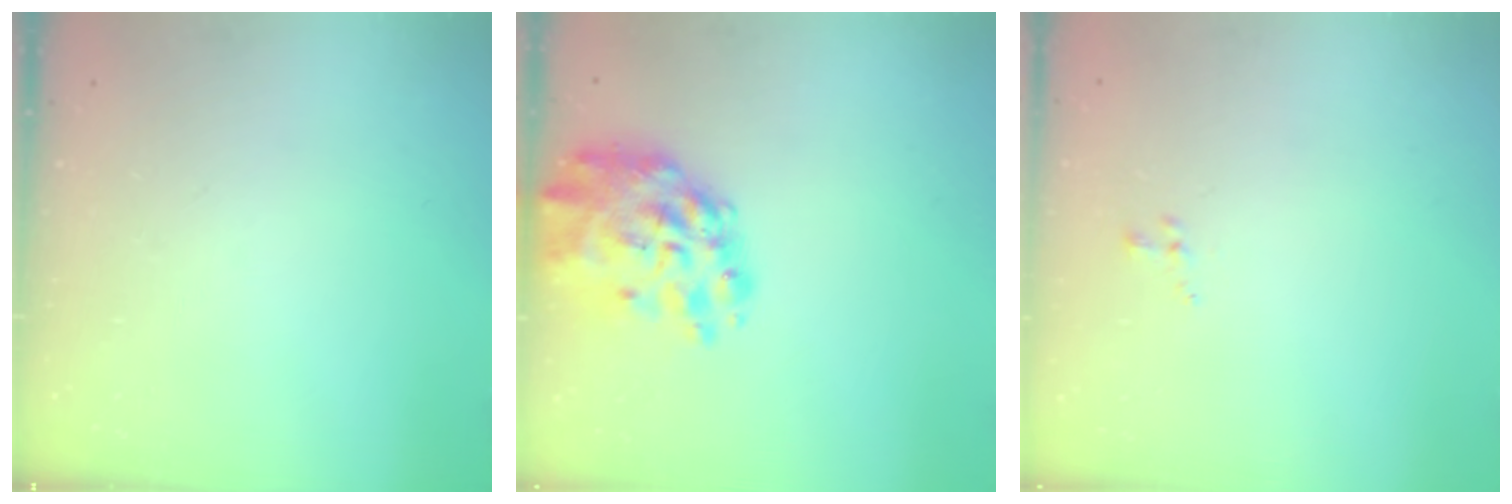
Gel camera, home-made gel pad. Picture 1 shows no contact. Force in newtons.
{"total": 13.4, "press": 12.6, "slide": 4.3}
{"total": 0.8, "press": 0.6, "slide": 0.6}